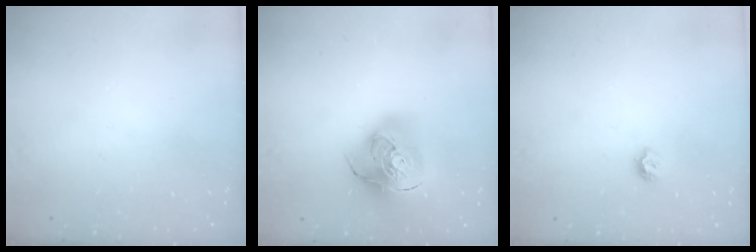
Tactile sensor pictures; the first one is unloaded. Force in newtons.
{"total": 20.4, "press": 20.2, "slide": 2.5}
{"total": 5.5, "press": 5.4, "slide": 0.7}